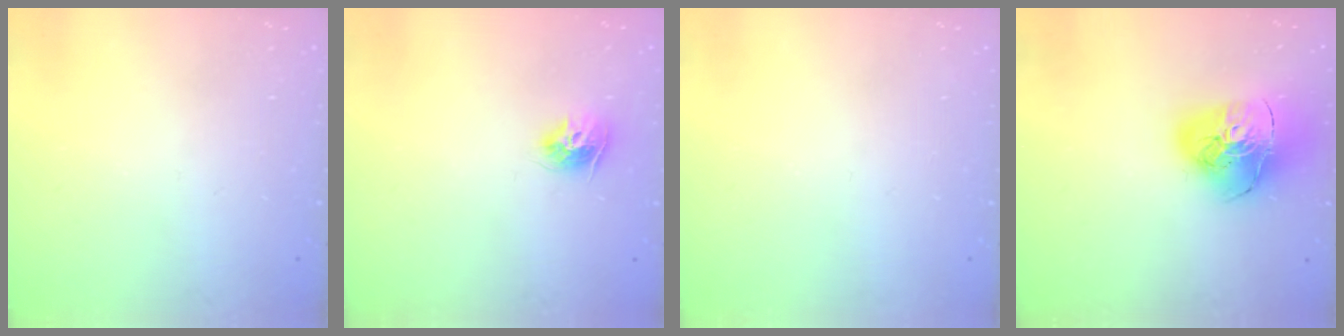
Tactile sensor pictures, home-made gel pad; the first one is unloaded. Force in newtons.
{"total": 9.6, "press": 9.6, "slide": 0.7}
{"total": 0.0}
{"total": 18.7, "press": 18.6, "slide": 2.1}